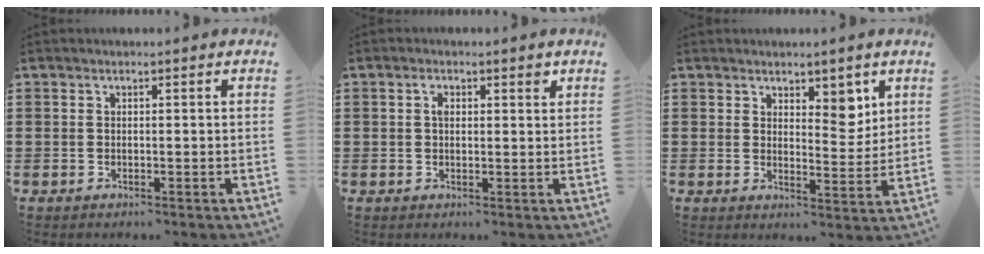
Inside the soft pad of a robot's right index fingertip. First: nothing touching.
{"total": 2.2, "force": [0.8, 1.0, 1.7], "torque": [-0.022, 0.001, 0.009]}
{"total": 4.8, "force": [3.4, 2.5, 2.2], "torque": [-0.029, -0.009, 0.057]}